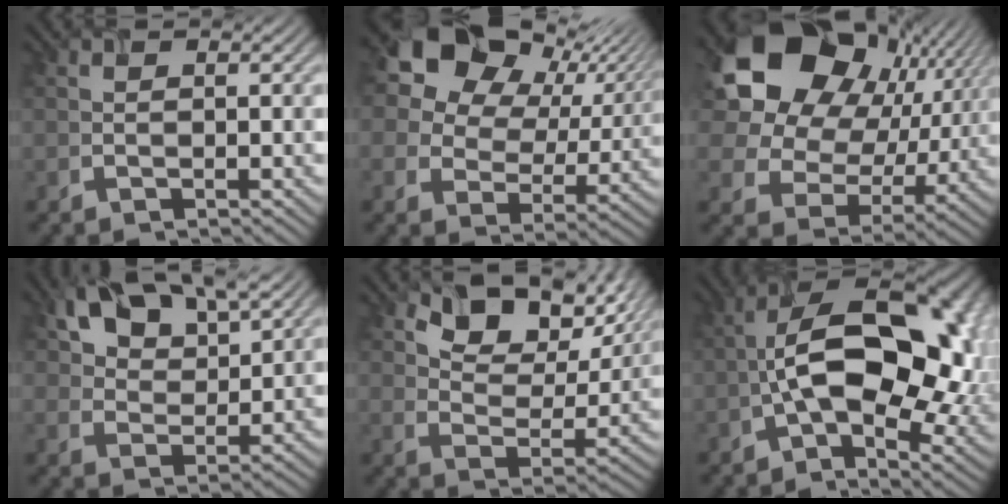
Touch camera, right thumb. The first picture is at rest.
{"total": 20.1, "force": [10.4, 14.3, 9.6], "torque": [-0.224, 0.056, 0.194]}
{"total": 19.5, "force": [6.9, 15.4, 9.7], "torque": [-0.242, 0.033, 0.156]}
{"total": 9.8, "force": [6.1, 5.4, 5.4], "torque": [-0.115, 0.007, 0.116]}
{"total": 10.3, "force": [6.5, 5.5, 5.7], "torque": [-0.102, -0.011, 0.116]}
{"total": 16.0, "force": [-1.0, 9.3, 12.9], "torque": [-0.190, 0.007, -0.011]}